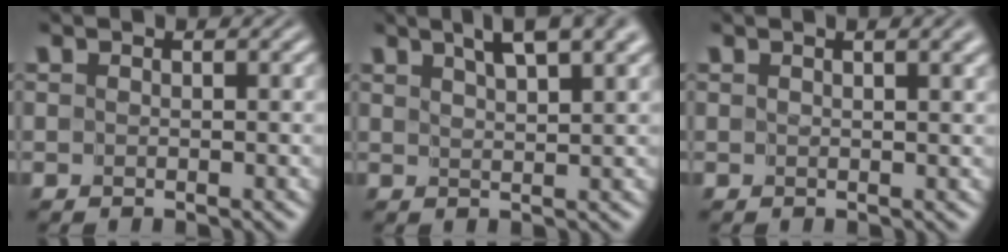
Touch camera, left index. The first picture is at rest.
{"total": 6.4, "force": [4.4, 1.6, 4.3], "torque": [-0.050, 0.021, 0.049]}
{"total": 5.1, "force": [2.7, 2.1, 3.8], "torque": [-0.026, 0.022, 0.012]}